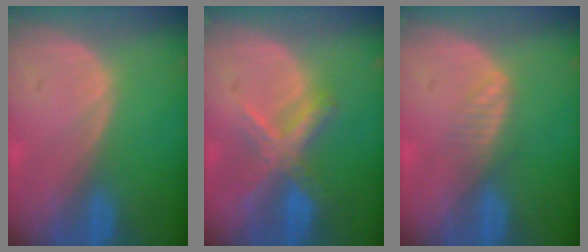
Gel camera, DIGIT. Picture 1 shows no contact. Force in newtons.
{"total": 7.1, "press": 6.0, "slide": 3.8}
{"total": 2.3, "press": 2.3, "slide": 0.1}